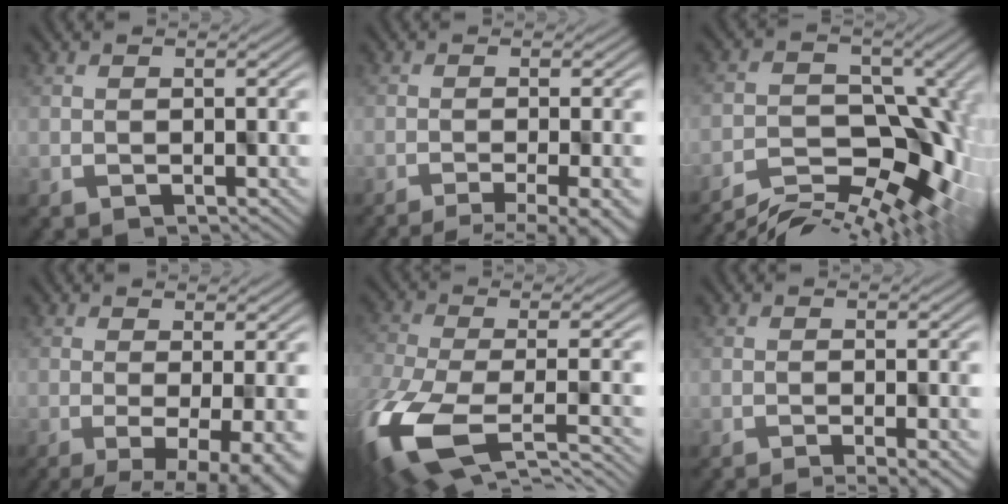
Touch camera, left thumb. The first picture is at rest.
{"total": 7.8, "force": [-5.6, 1.3, 5.3], "torque": [-0.081, -0.007, -0.066]}
{"total": 8.8, "force": [-4.8, 4.2, 6.1], "torque": [-0.099, -0.017, -0.076]}
{"total": 10.5, "force": [-6.8, 2.5, 7.5], "torque": [-0.096, -0.013, -0.066]}
{"total": 14.6, "force": [-6.2, 7.5, 10.9], "torque": [-0.279, -0.060, -0.080]}
{"total": 3.2, "force": [-2.2, 0.1, 2.3], "torque": [-0.031, 0.010, -0.038]}